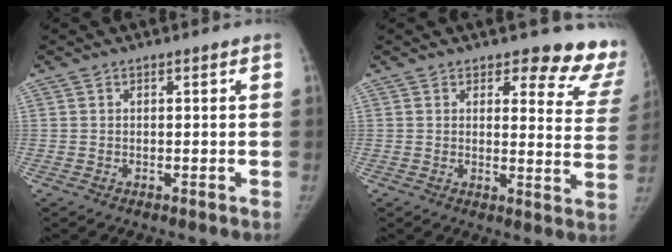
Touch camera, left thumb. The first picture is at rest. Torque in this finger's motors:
{"motor_torque": [0.04, 0.06, 0.49, -0.04, 0.01]}